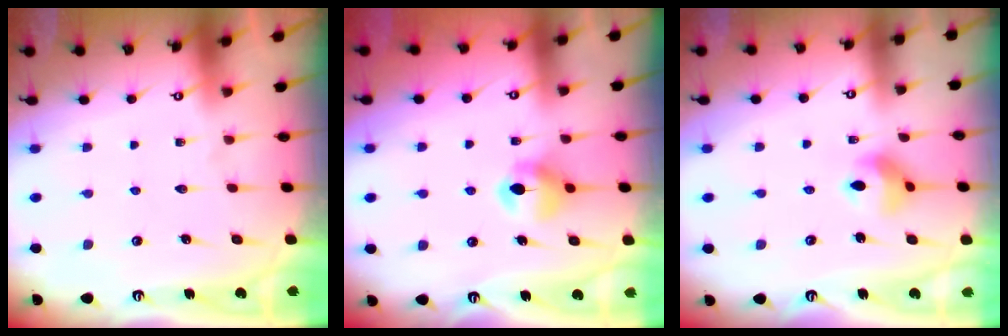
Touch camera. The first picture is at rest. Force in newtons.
{"total": 7.4, "press": 7.3, "slide": 0.6}
{"total": 8.8, "press": 8.5, "slide": 2.2}